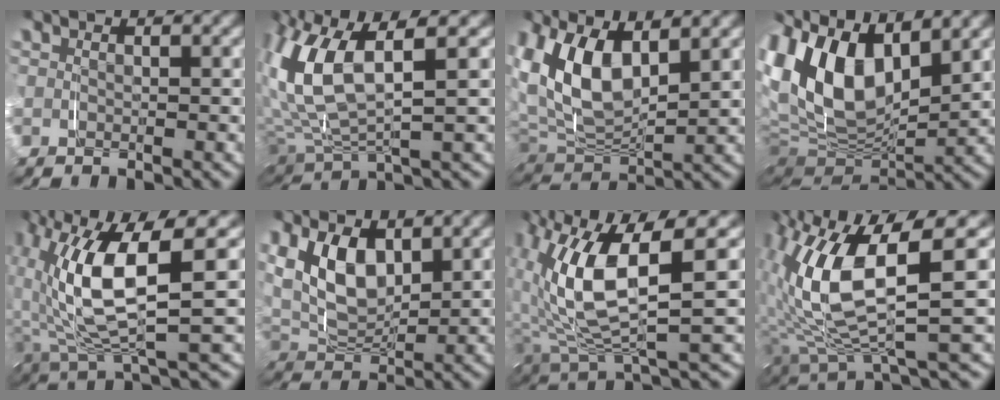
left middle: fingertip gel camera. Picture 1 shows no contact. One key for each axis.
{"total": 8.0, "fx": 2.0, "fy": 4.2, "fz": 6.6, "tx": -0.155, "ty": 0.006, "tz": 0.035}
{"total": 9.1, "fx": 2.4, "fy": 5.6, "fz": 6.8, "tx": -0.174, "ty": 0.001, "tz": 0.045}
{"total": 13.6, "fx": 2.6, "fy": 8.9, "fz": 9.9, "tx": -0.224, "ty": -0.009, "tz": 0.047}
{"total": 9.8, "fx": 1.3, "fy": 4.1, "fz": 8.8, "tx": -0.171, "ty": -0.003, "tz": 0.026}
{"total": 8.2, "fx": 2.3, "fy": 5.4, "fz": 5.7, "tx": -0.134, "ty": -0.011, "tz": 0.045}
{"total": 9.9, "fx": 1.4, "fy": 4.5, "fz": 8.8, "tx": -0.180, "ty": -0.006, "tz": 0.028}
{"total": 11.3, "fx": 1.1, "fy": 5.4, "fz": 9.8, "tx": -0.201, "ty": -0.014, "tz": 0.027}